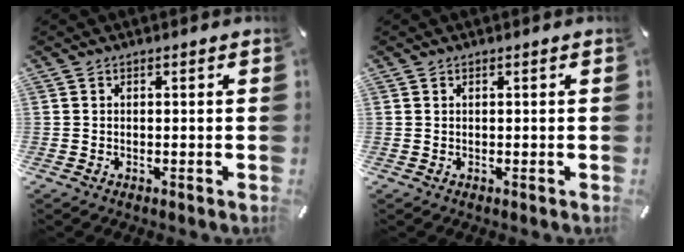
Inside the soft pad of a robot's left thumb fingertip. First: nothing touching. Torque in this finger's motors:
{"motor_torque": [0.03, 0.01, -0.01, 0.01, 0.00]}